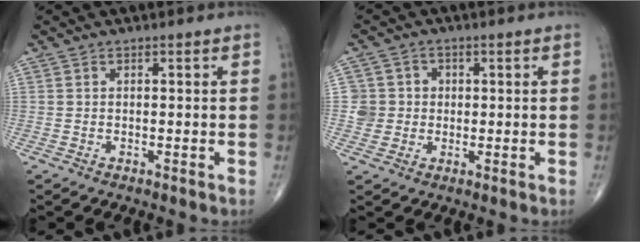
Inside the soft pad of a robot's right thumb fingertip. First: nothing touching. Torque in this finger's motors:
{"motor_torque": [0.00, 0.00, 0.15, 0.14, 0.03]}